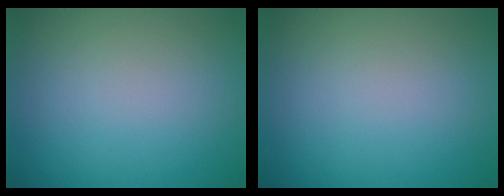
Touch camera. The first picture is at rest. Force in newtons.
{"total": 0.0}